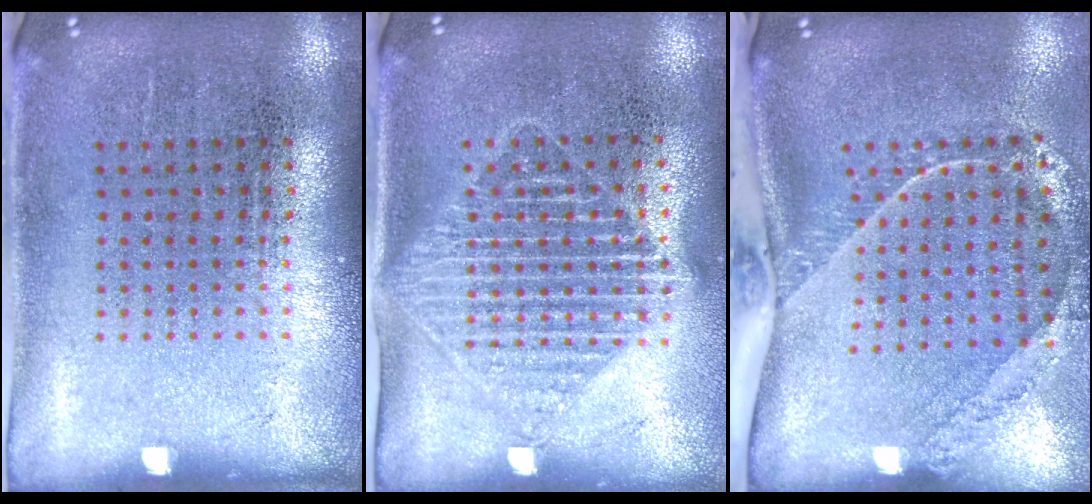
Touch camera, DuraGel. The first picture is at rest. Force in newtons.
{"total": 1.7, "press": 1.4, "slide": 1.0}
{"total": 2.4, "press": 1.7, "slide": 1.7}